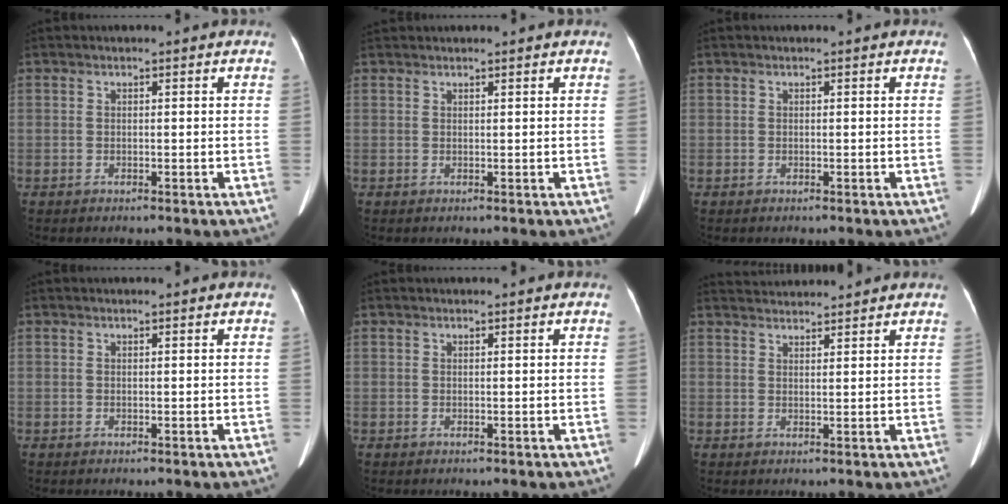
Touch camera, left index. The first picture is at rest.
{"total": 2.1, "force": [2.0, 0.1, 0.7], "torque": [-0.007, 0.029, 0.034]}
{"total": 0.0}
{"total": 0.0}
{"total": 0.6, "force": [0.5, 0.0, 0.2], "torque": [-0.005, 0.006, 0.010]}
{"total": 5.5, "force": [5.4, 0.1, 0.9], "torque": [-0.018, 0.033, 0.083]}